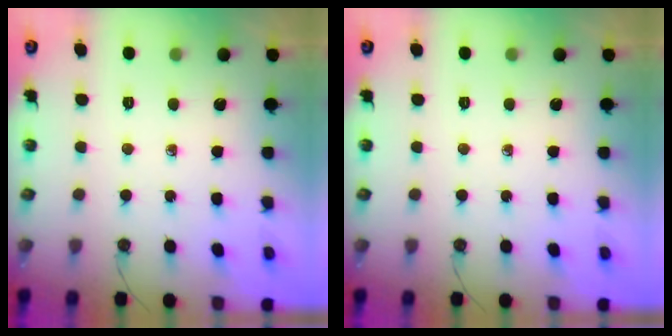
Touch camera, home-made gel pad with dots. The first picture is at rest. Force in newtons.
{"total": 0.0}